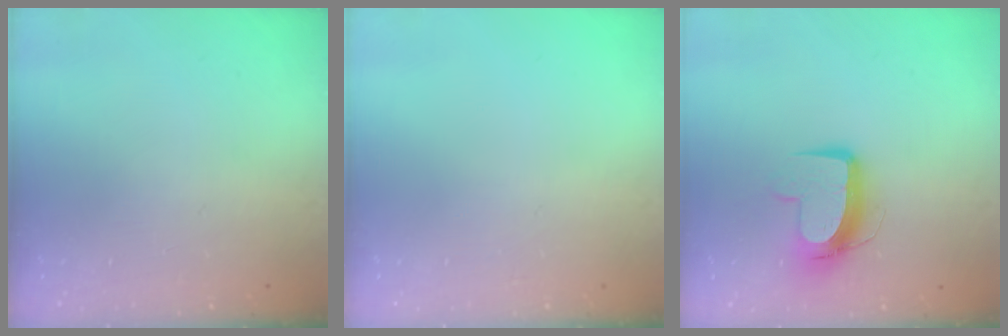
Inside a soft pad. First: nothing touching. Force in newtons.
{"total": 0.0}
{"total": 10.3, "press": 10.3, "slide": 0.8}